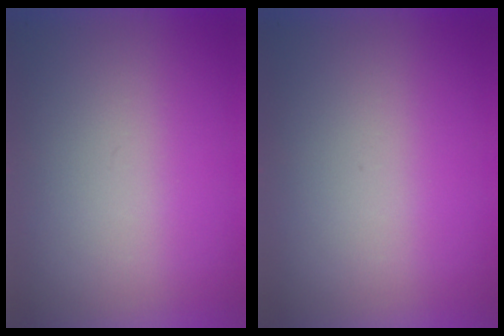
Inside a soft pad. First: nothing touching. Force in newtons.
{"total": 0.0}